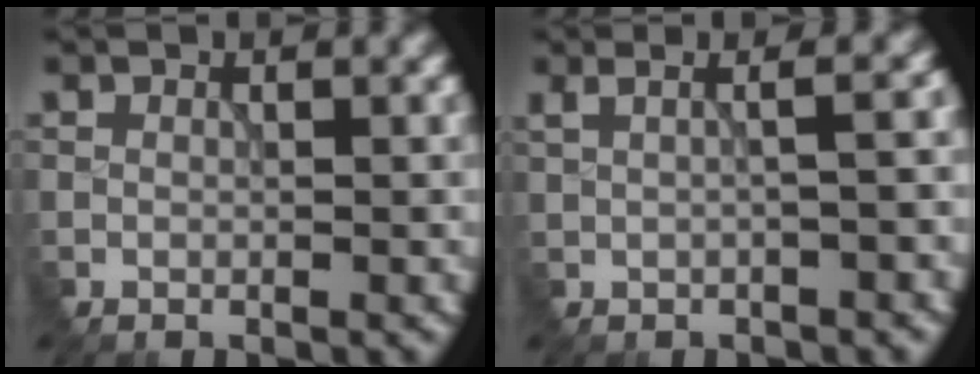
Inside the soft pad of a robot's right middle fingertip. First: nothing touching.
{"total": 4.4, "force": [0.9, 2.0, 3.8], "torque": [-0.027, 0.030, -0.005]}